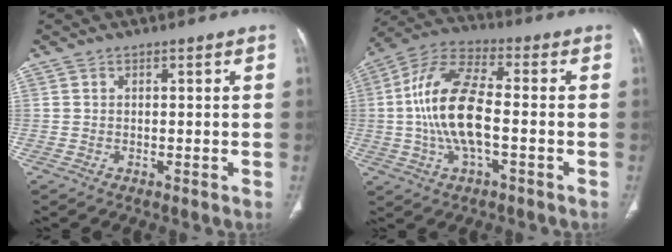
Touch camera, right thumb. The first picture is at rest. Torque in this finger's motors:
{"motor_torque": [2.15, 2.86, 2.14, -0.61, 0.80]}